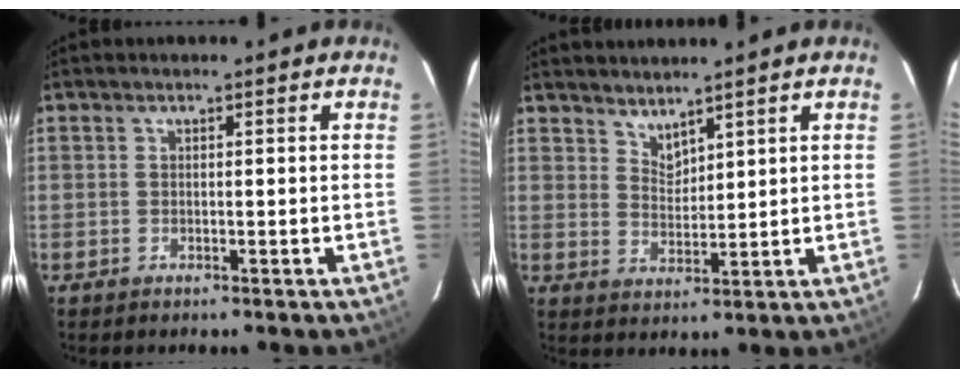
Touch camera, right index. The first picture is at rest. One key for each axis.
{"total": 3.8, "fx": 3.5, "fy": 1.1, "fz": 1.1, "tx": -0.016, "ty": -0.005, "tz": 0.063}